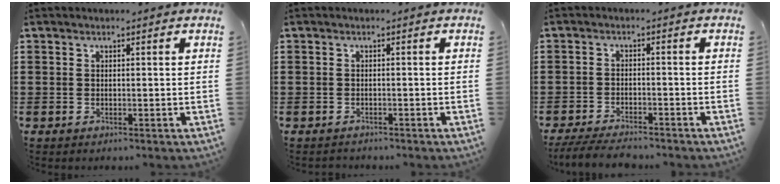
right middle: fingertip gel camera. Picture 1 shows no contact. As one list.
[{"total": 0.9, "force": [-0.9, 0.2, -0.1], "torque": [-0.001, 0.001, -0.019]}, {"total": 4.0, "force": [-3.8, 0.4, 1.2], "torque": [-0.025, -0.005, -0.076]}]